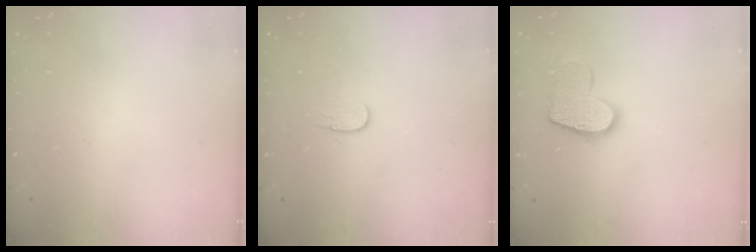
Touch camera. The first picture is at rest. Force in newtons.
{"total": 6.2, "press": 6.2, "slide": 0.5}
{"total": 12.1, "press": 12.0, "slide": 0.8}